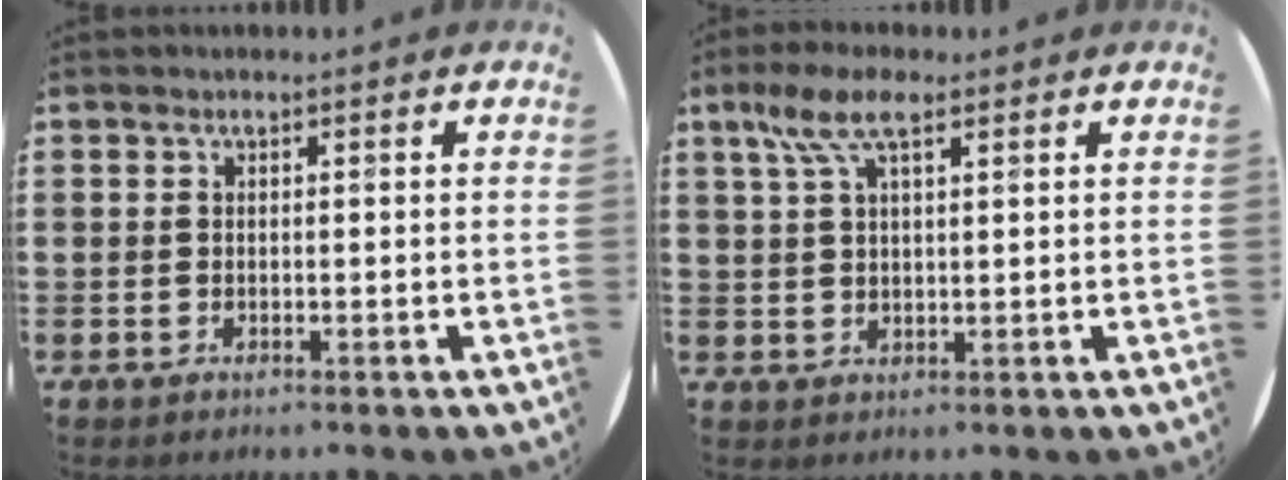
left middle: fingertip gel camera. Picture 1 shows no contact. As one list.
[{"total": 5.9, "force": [3.3, 2.2, 4.4], "torque": [-0.093, 0.011, 0.058]}]